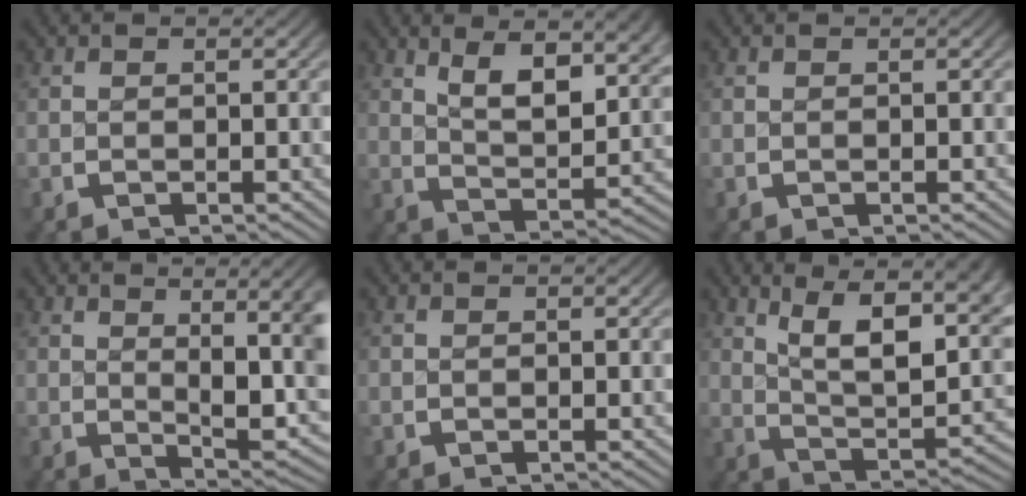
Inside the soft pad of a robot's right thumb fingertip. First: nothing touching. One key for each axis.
{"total": 6.1, "fx": 2.7, "fy": 2.6, "fz": 4.9, "tx": -0.079, "ty": -0.009, "tz": 0.051}
{"total": 0.0}
{"total": 8.0, "fx": 1.0, "fy": 3.3, "fz": 7.2, "tx": -0.104, "ty": -0.019, "tz": 0.029}
{"total": 0.0}
{"total": 11.5, "fx": 2.8, "fy": 6.3, "fz": 9.1, "tx": -0.148, "ty": -0.014, "tz": 0.044}